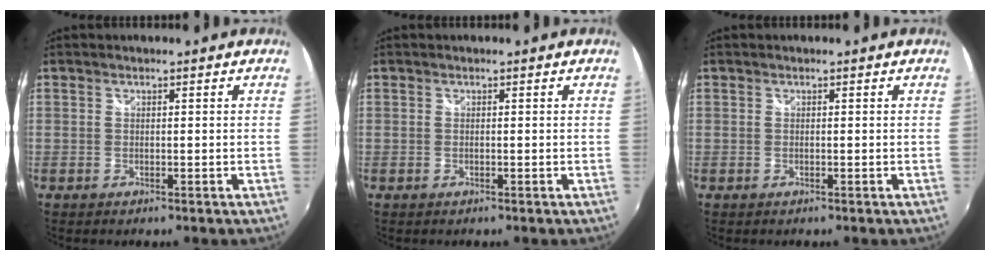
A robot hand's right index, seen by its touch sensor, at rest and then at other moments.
{"total": 0.0}
{"total": 0.0}